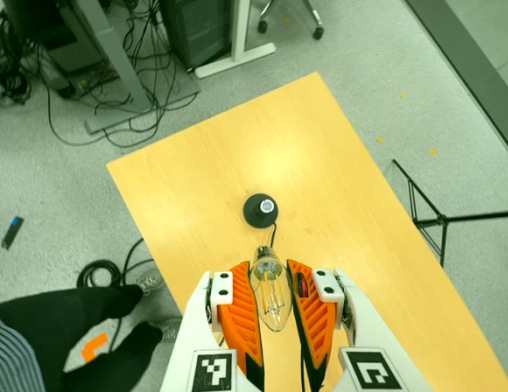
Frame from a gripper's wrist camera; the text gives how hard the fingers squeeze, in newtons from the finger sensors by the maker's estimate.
{"total": 21.3, "left": 24.1, "right": 18.5}